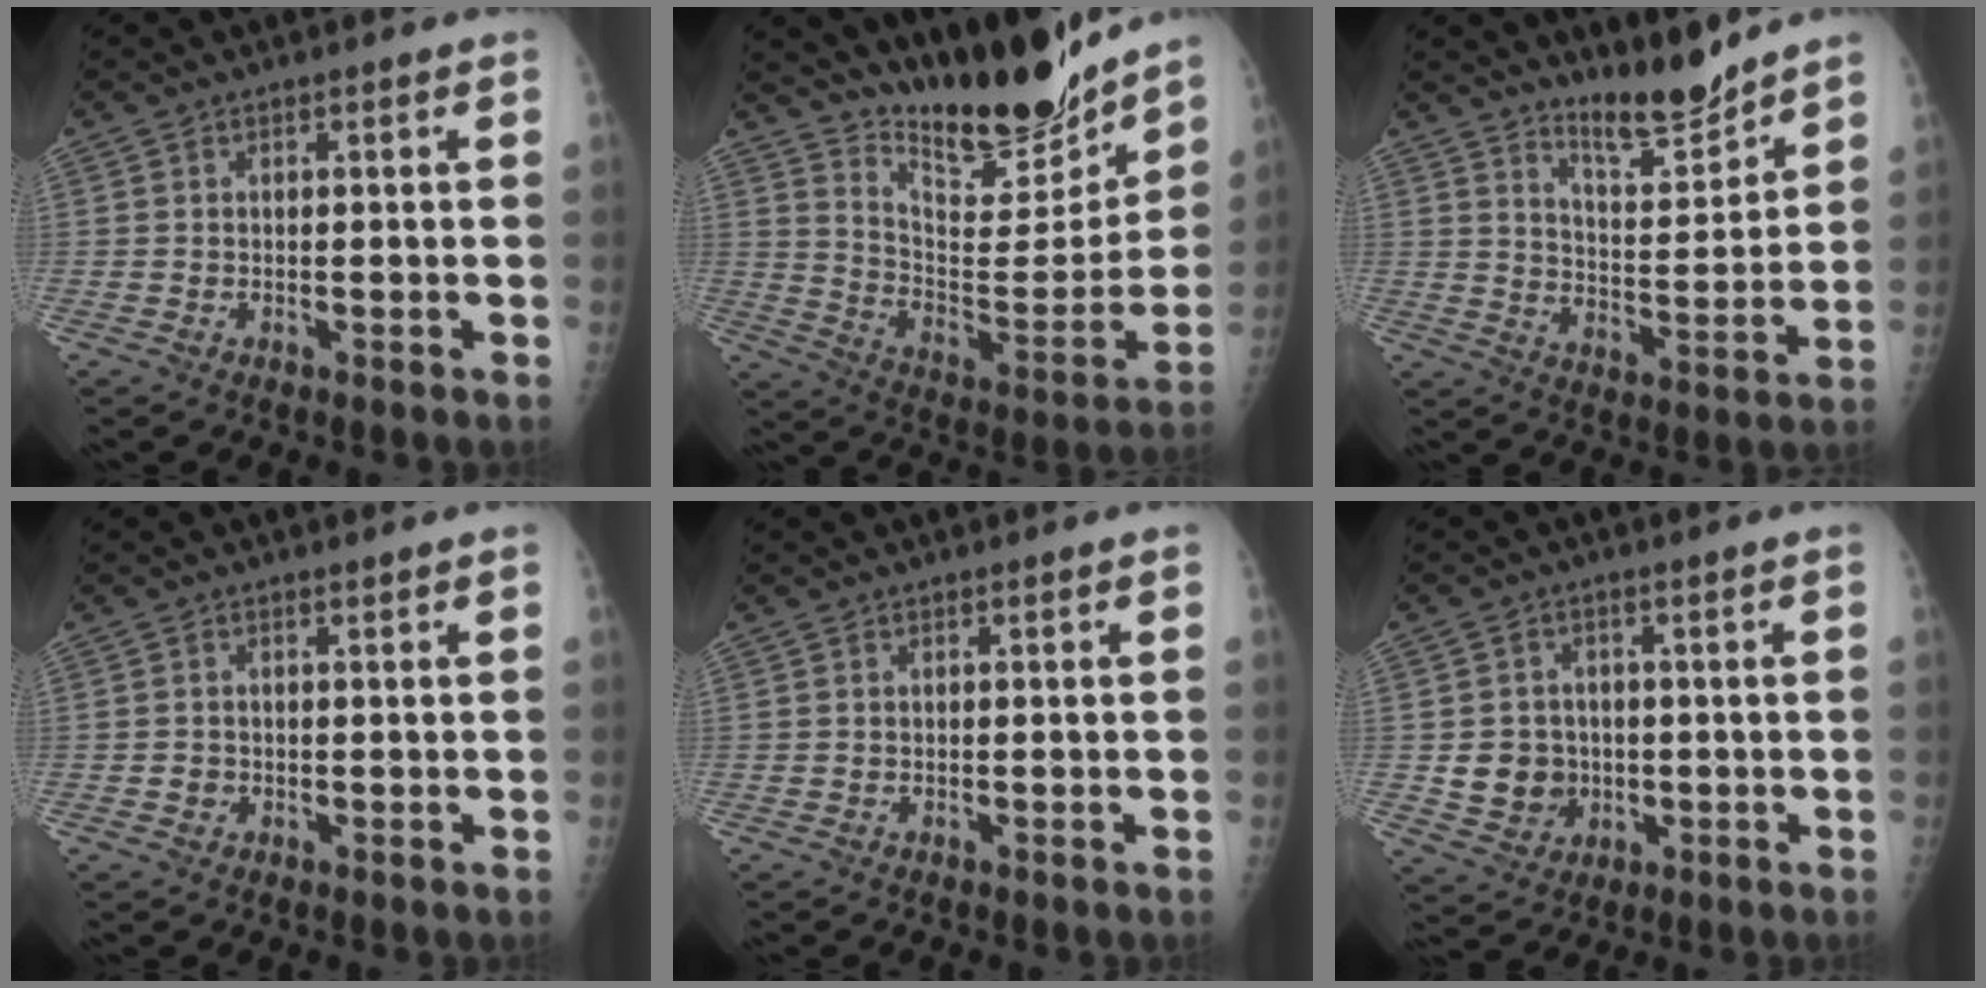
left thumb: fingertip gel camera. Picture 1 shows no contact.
{"total": 23.0, "force": [19.4, 6.1, 10.7], "torque": [-0.124, -0.131, 0.311]}
{"total": 8.8, "force": [8.0, 1.3, 3.4], "torque": [-0.036, -0.074, 0.141]}
{"total": 0.9, "force": [-0.2, 0.9, 0.2], "torque": [0.007, 0.003, -0.001]}
{"total": 0.0}
{"total": 6.6, "force": [-0.4, 6.1, 2.5], "torque": [-0.007, 0.005, 0.004]}